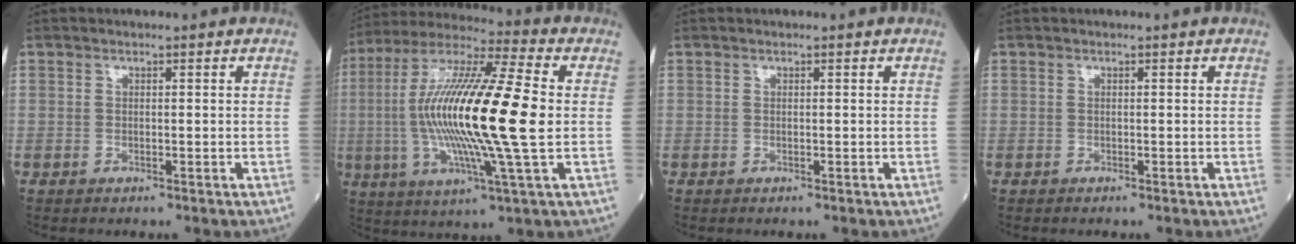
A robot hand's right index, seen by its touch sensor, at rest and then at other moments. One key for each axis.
{"total": 21.9, "fx": -0.5, "fy": 1.3, "fz": 21.8, "tx": -0.432, "ty": -0.001, "tz": -0.023}
{"total": 0.0}
{"total": 0.0}